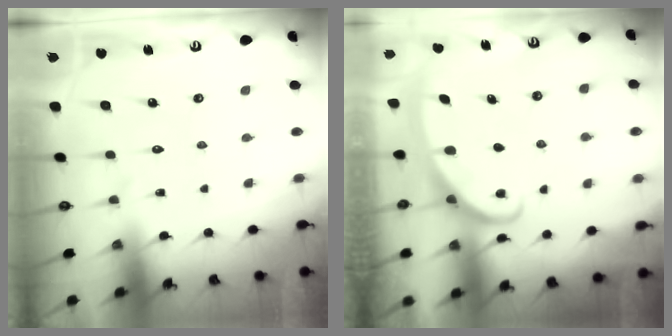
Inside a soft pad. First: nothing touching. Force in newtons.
{"total": 2.8, "press": 2.8, "slide": 0.4}